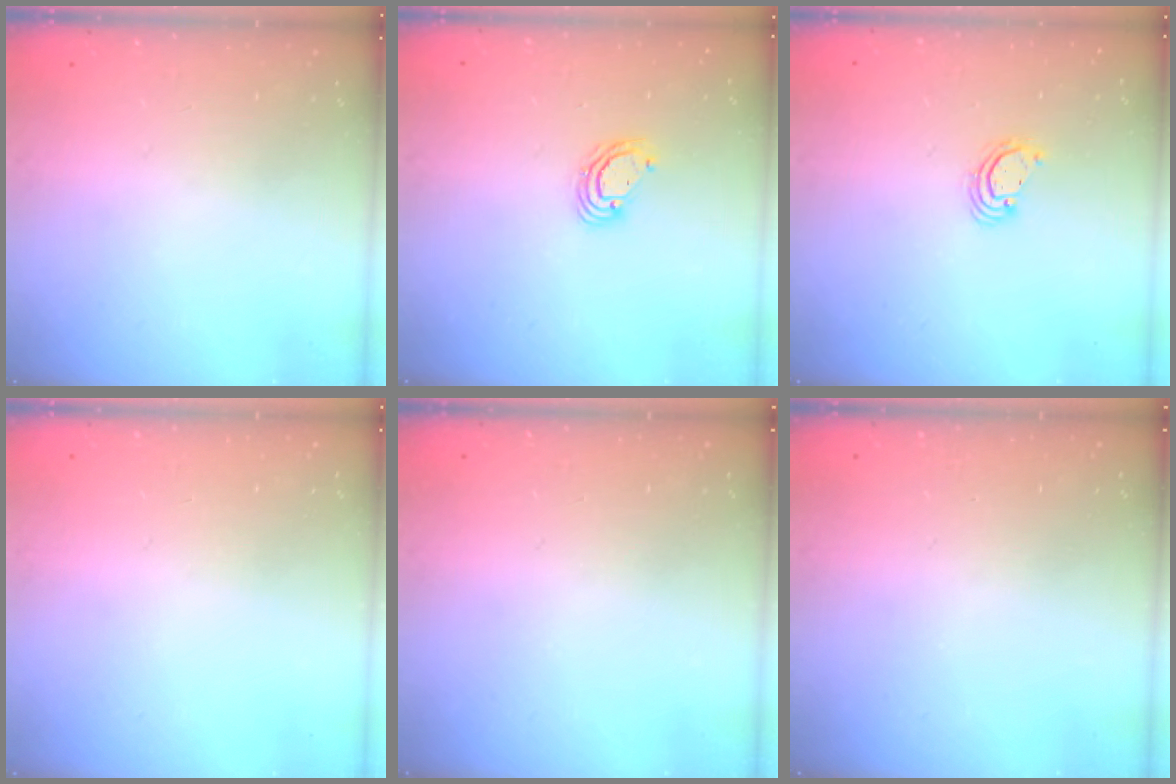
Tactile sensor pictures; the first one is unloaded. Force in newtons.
{"total": 4.5, "press": 4.5, "slide": 0.1}
{"total": 2.2, "press": 2.2, "slide": 0.2}
{"total": 0.0}
{"total": 0.0}
{"total": 0.0}